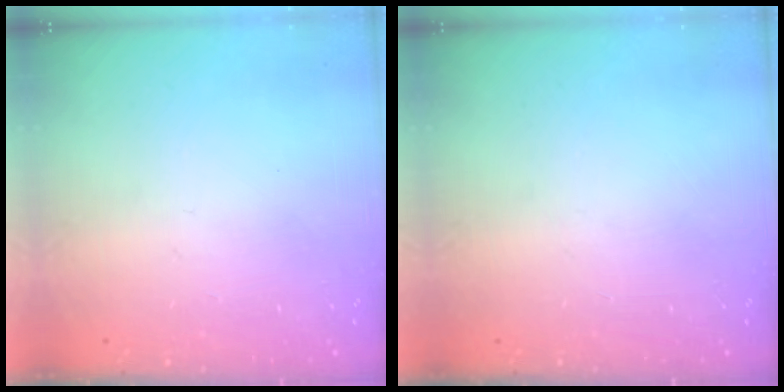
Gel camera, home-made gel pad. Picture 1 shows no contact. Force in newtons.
{"total": 0.0}